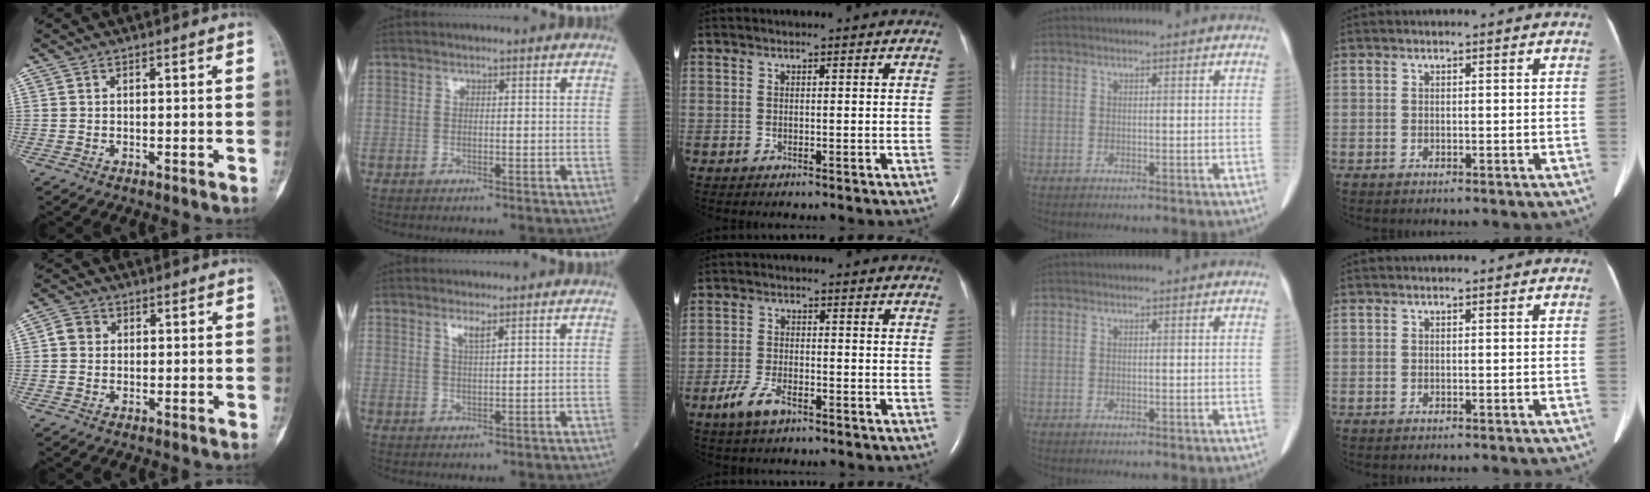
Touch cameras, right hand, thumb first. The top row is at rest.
{"thumb": {"total": 3.0, "force": [0.4, 2.7, 1.3], "torque": [-0.011, 0.007, 0.002]}, "index": {"total": 1.9, "force": [1.3, -0.1, 1.4], "torque": [-0.029, -0.003, 0.026]}, "middle": {"total": 4.9, "force": [-3.1, 1.8, 3.3], "torque": [-0.079, -0.004, -0.057]}}